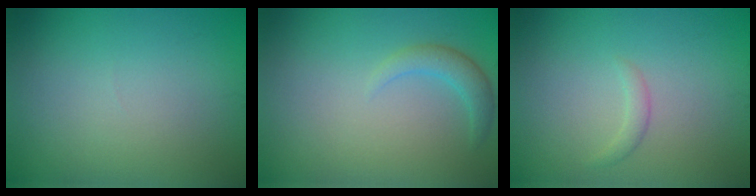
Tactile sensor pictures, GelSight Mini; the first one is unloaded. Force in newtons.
{"total": 1.9, "press": 1.9, "slide": 0.2}
{"total": 1.0, "press": 1.0, "slide": 0.1}